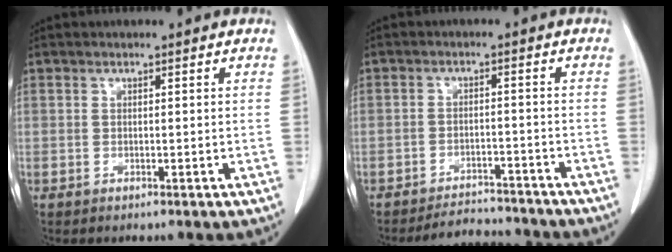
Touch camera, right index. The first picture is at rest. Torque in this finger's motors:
{"motor_torque": [-1.79, -0.35, -0.57, -0.20]}